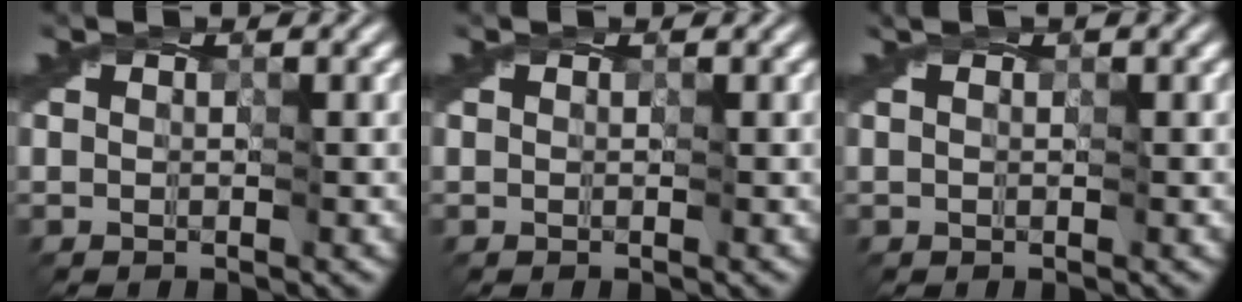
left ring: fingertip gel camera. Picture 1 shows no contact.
{"total": 0.0}
{"total": 1.0, "force": [0.5, 0.1, 0.8], "torque": [-0.008, 0.006, 0.005]}